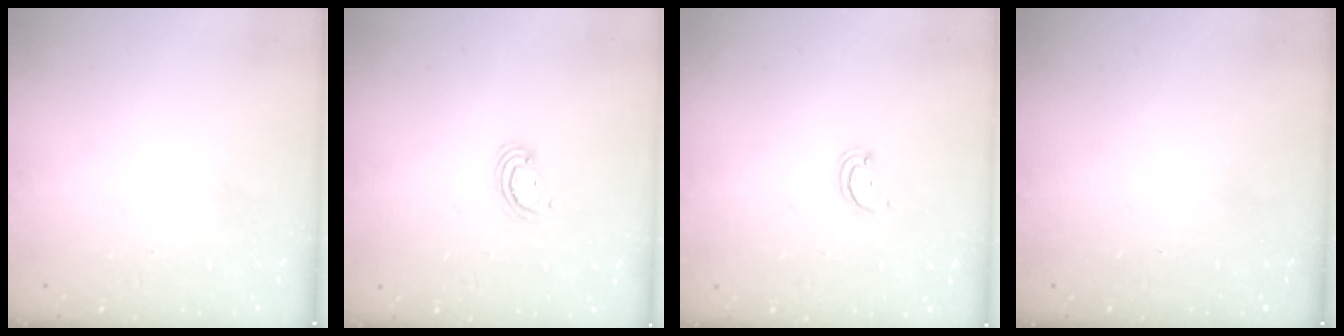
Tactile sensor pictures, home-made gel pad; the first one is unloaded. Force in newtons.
{"total": 3.1, "press": 3.1, "slide": 0.3}
{"total": 1.5, "press": 1.5, "slide": 0.1}
{"total": 0.0}